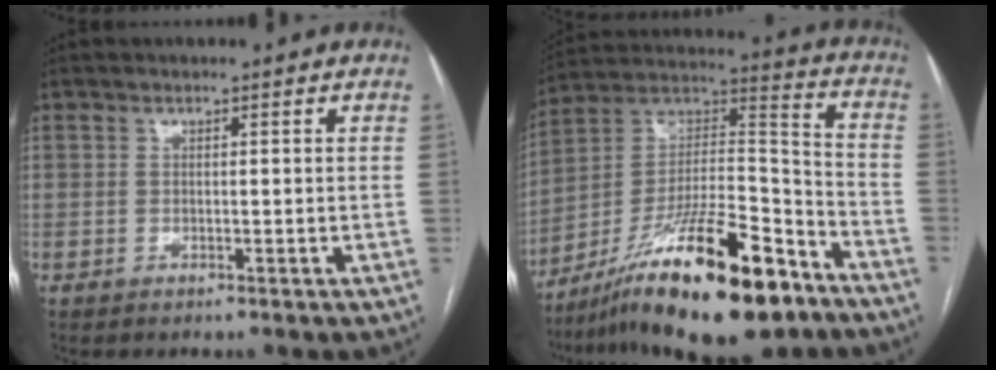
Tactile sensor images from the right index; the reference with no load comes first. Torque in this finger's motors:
{"motor_torque": [1.43, -0.71, 1.05, 0.21]}